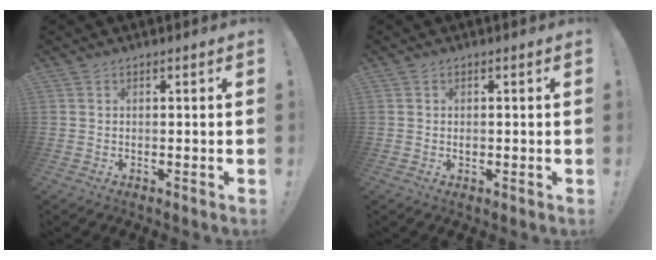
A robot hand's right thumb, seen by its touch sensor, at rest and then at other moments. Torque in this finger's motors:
{"motor_torque": [-0.12, 0.00, 0.05, -0.07, 0.00]}